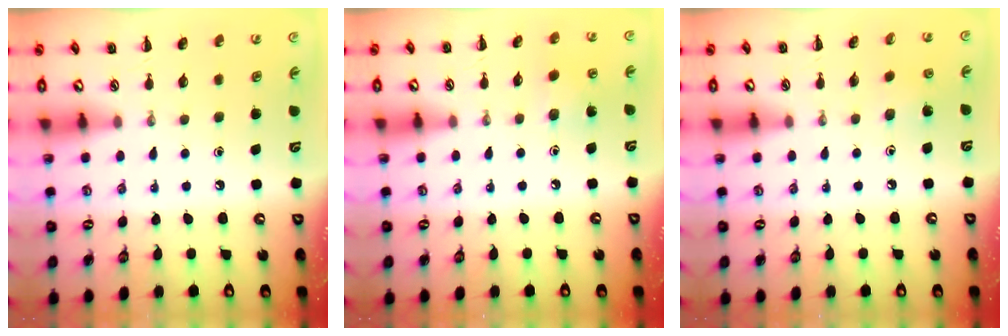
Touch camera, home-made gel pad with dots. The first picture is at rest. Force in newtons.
{"total": 3.8, "press": 3.6, "slide": 1.1}
{"total": 2.7, "press": 2.5, "slide": 0.8}